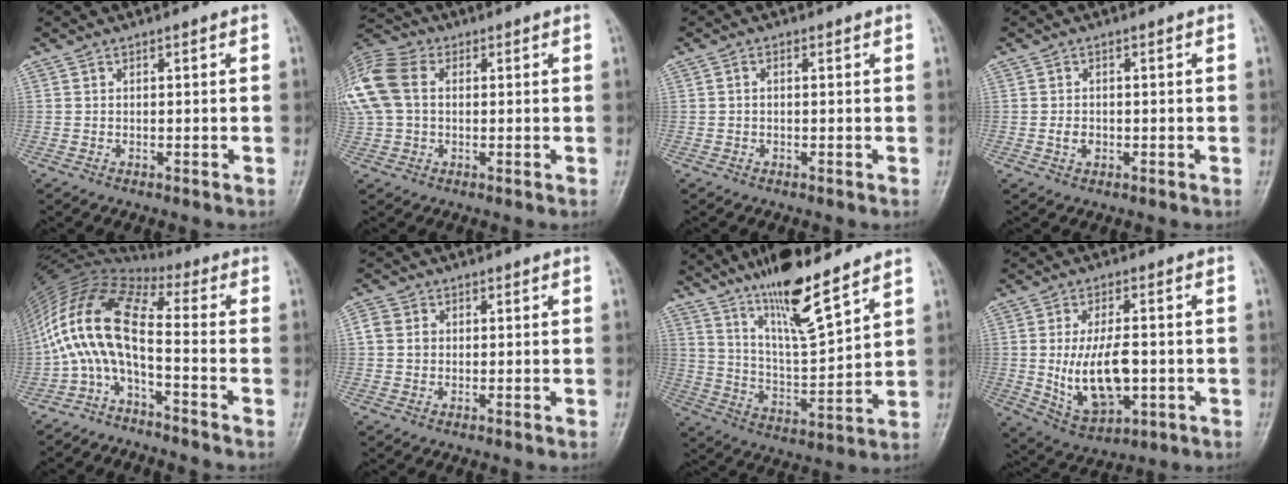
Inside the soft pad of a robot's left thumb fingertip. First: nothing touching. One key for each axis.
{"total": 15.6, "fx": 2.4, "fy": 11.4, "fz": 10.4, "tx": -0.262, "ty": 0.037, "tz": 0.042}
{"total": 1.0, "fx": 0.0, "fy": 0.6, "fz": 0.8, "tx": -0.010, "ty": 0.005, "tz": -0.003}
{"total": 2.3, "fx": -0.5, "fy": 1.7, "fz": 1.4, "tx": -0.021, "ty": 0.005, "tz": -0.010}
{"total": 12.8, "fx": -4.1, "fy": 3.9, "fz": 11.4, "tx": -0.240, "ty": 0.076, "tz": -0.094}
{"total": 3.3, "fx": 0.3, "fy": 2.9, "fz": 1.5, "tx": -0.020, "ty": 0.004, "tz": 0.001}
{"total": 14.8, "fx": 10.8, "fy": 2.6, "fz": 9.8, "tx": -0.163, "ty": -0.066, "tz": 0.201}
{"total": 12.6, "fx": -1.3, "fy": 6.6, "fz": 10.6, "tx": -0.183, "ty": -0.004, "tz": -0.008}